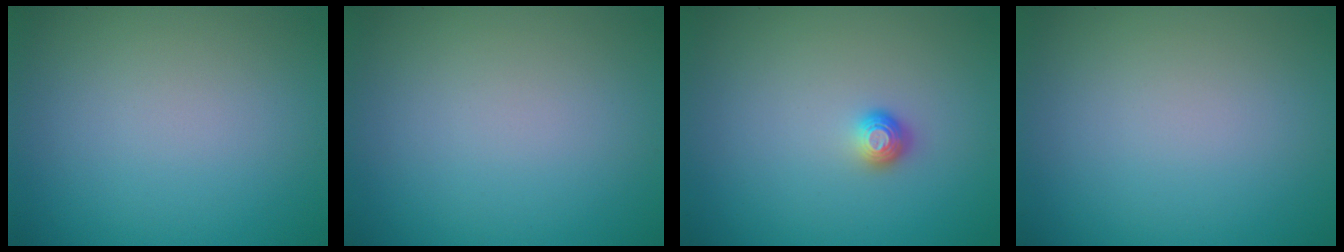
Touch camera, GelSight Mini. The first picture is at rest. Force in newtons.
{"total": 0.0}
{"total": 1.2, "press": 1.0, "slide": 0.6}
{"total": 0.0}